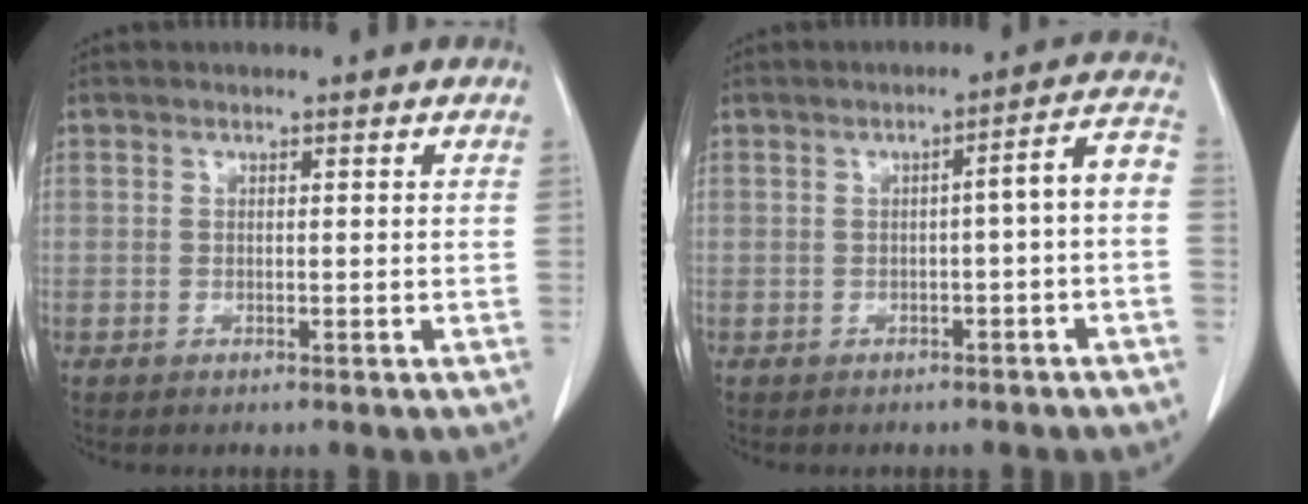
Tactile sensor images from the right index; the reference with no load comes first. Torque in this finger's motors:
{"motor_torque": [0.55, -0.31, 0.18, 0.06]}